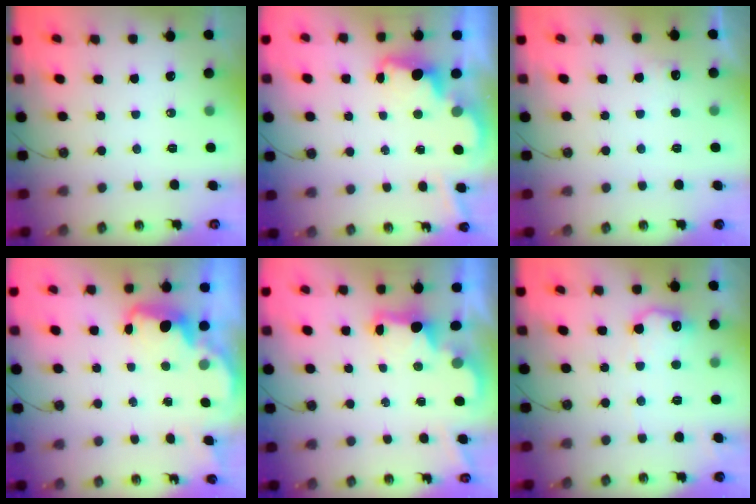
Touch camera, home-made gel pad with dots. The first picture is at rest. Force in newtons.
{"total": 3.5, "press": 3.4, "slide": 0.8}
{"total": 5.3, "press": 5.2, "slide": 1.2}
{"total": 2.5, "press": 2.4, "slide": 0.7}
{"total": 2.1, "press": 2.0, "slide": 0.7}
{"total": 10.9, "press": 10.9, "slide": 0.6}